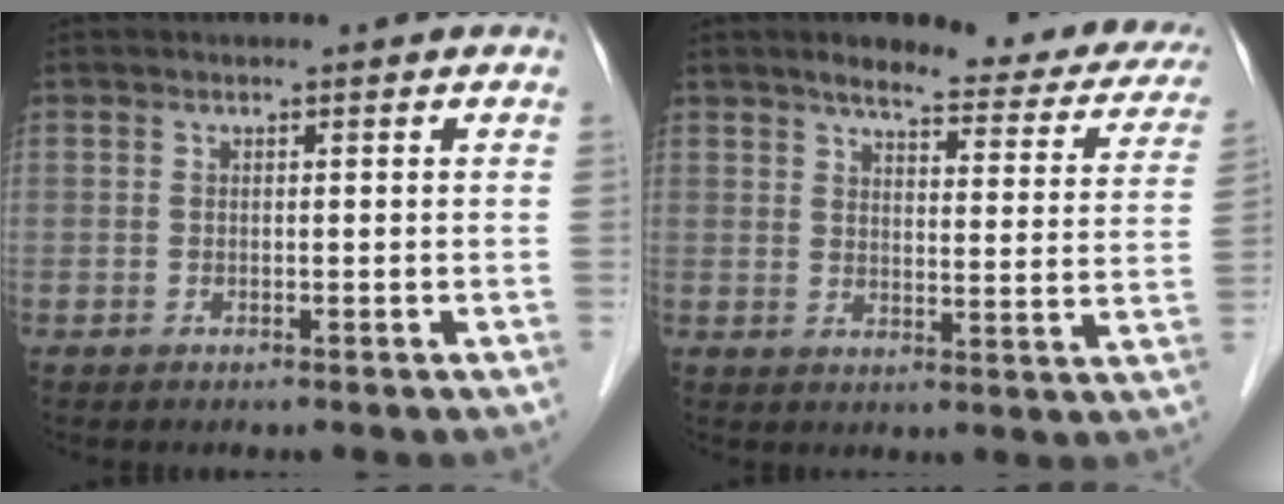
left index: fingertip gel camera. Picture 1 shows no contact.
{"total": 18.3, "force": [15.0, 4.6, 9.4], "torque": [-0.095, 0.004, 0.166]}